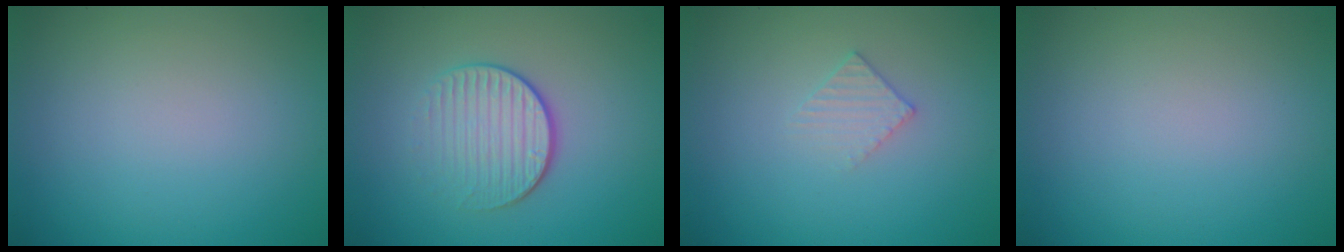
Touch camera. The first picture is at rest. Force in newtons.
{"total": 3.6, "press": 2.6, "slide": 2.5}
{"total": 1.4, "press": 1.4, "slide": 0.2}
{"total": 0.0}